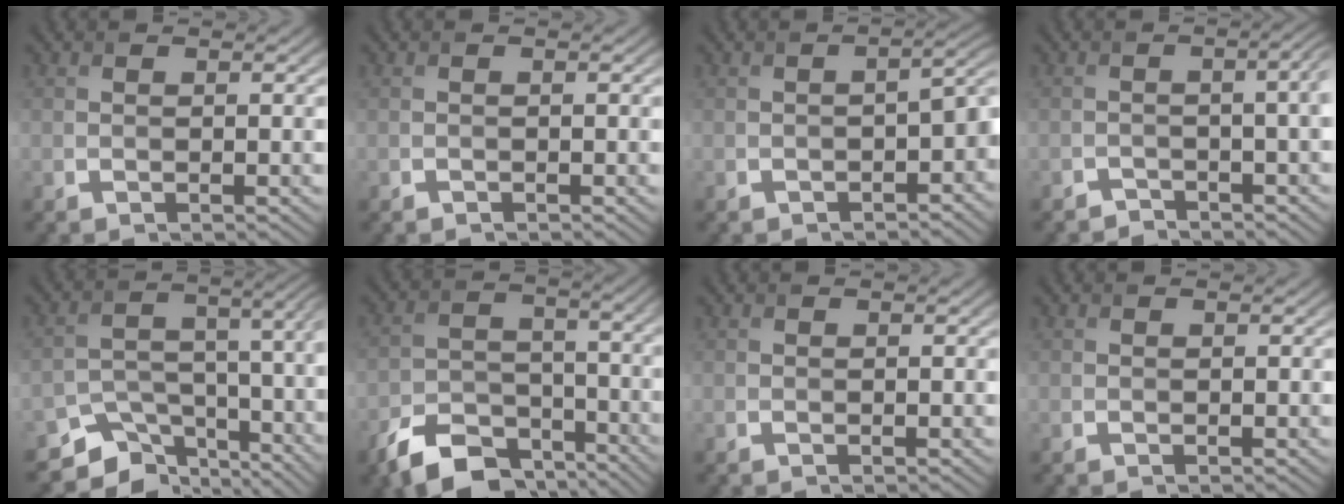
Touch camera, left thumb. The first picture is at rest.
{"total": 0.0}
{"total": 4.1, "force": [-2.0, 1.8, 3.1], "torque": [-0.031, -0.005, -0.028]}
{"total": 3.2, "force": [-2.0, 1.0, 2.4], "torque": [-0.026, 0.002, -0.040]}
{"total": 9.8, "force": [-7.1, 5.1, 4.5], "torque": [-0.077, -0.026, -0.118]}
{"total": 10.1, "force": [-7.2, 5.1, 4.8], "torque": [-0.094, -0.019, -0.132]}
{"total": 0.0}
{"total": 0.0}